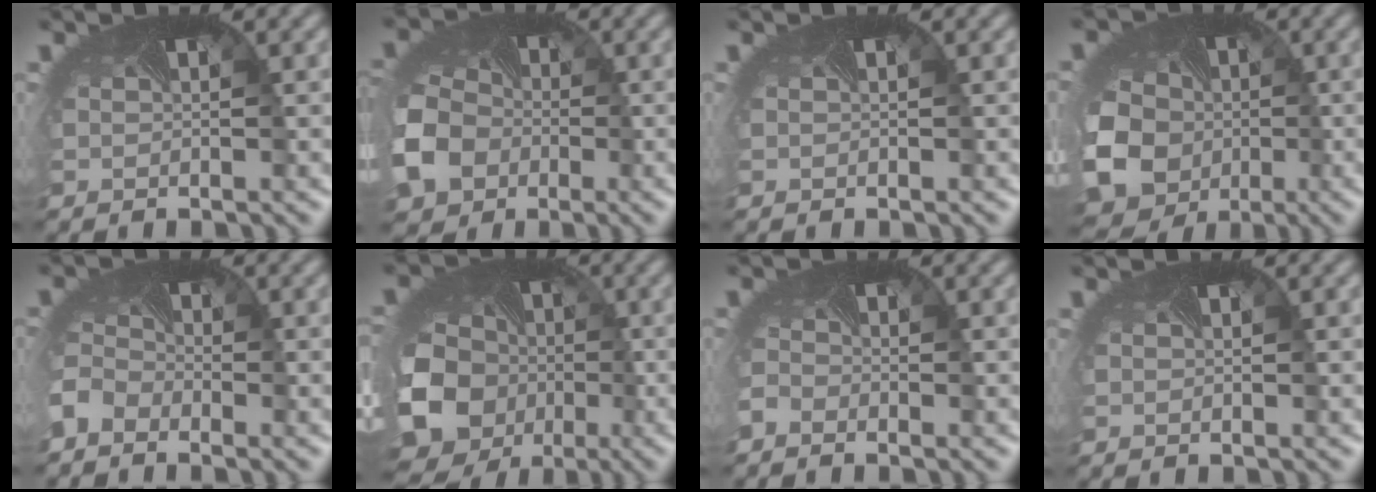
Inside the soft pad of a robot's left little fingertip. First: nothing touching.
{"total": 9.4, "force": [-2.4, 7.5, 5.1], "torque": [-0.122, -0.033, -0.032]}
{"total": 0.0}
{"total": 19.8, "force": [-4.9, 17.2, 8.4], "torque": [-0.199, -0.069, -0.091]}
{"total": 3.4, "force": [-2.7, 1.9, 0.8], "torque": [-0.031, -0.009, -0.062]}
{"total": 16.3, "force": [-4.4, 13.5, 8.0], "torque": [-0.186, -0.040, -0.064]}
{"total": 1.5, "force": [-1.4, 0.6, -0.1], "torque": [-0.008, -0.011, -0.030]}
{"total": 0.0}